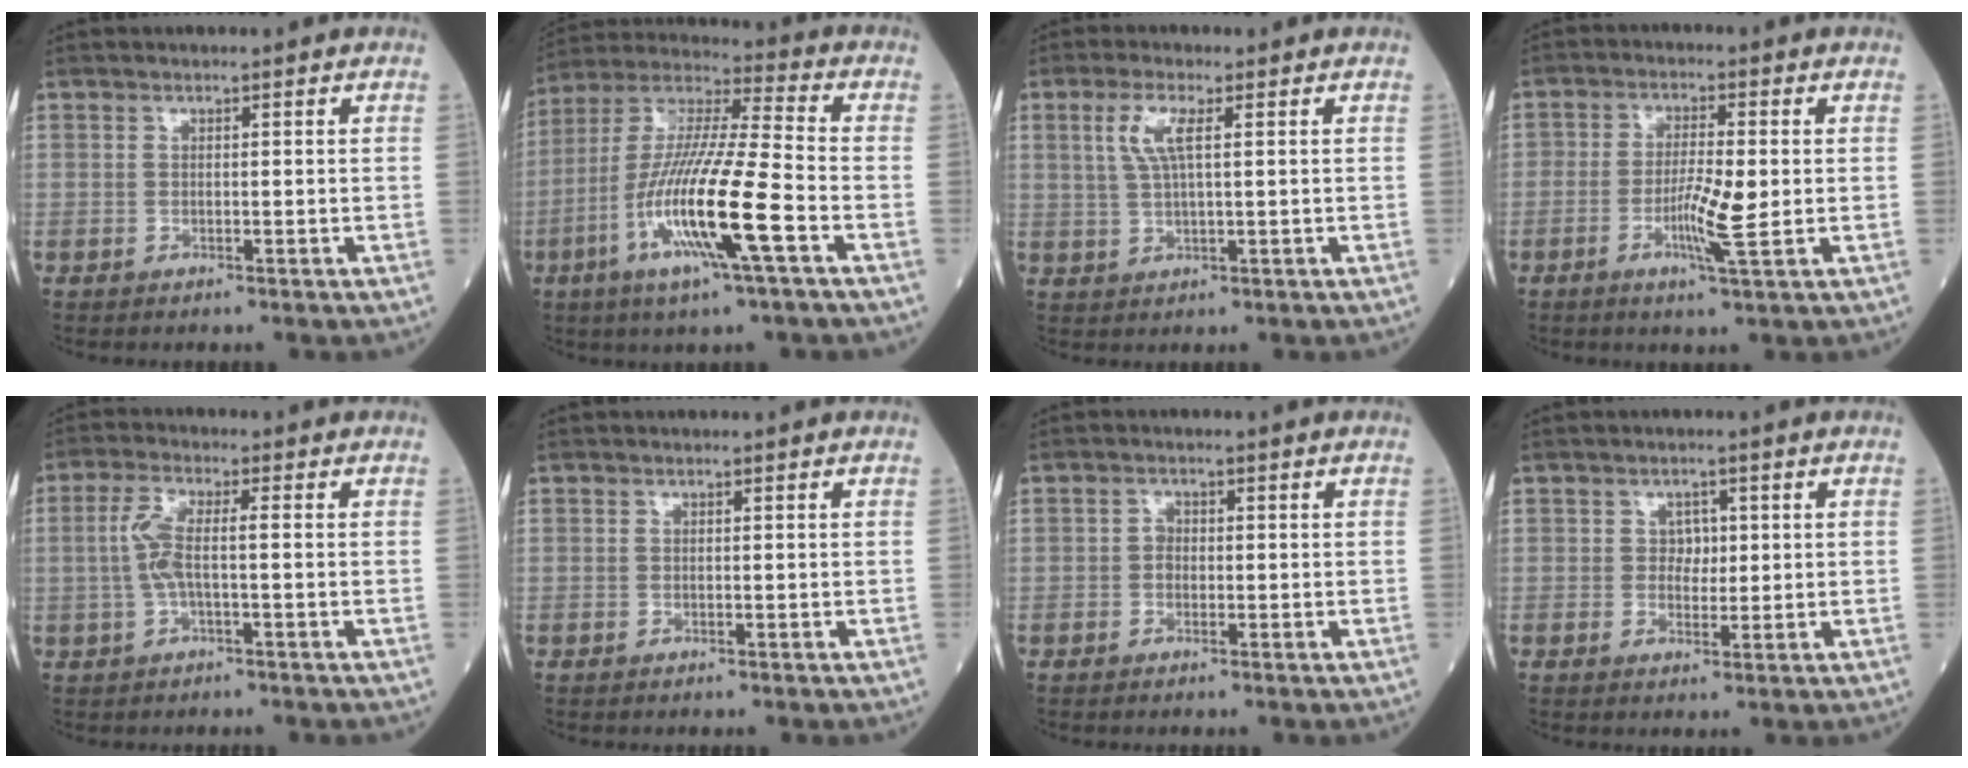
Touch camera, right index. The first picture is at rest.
{"total": 17.4, "force": [-6.0, 0.7, 16.3], "torque": [-0.329, -0.017, -0.115]}
{"total": 4.6, "force": [1.5, 0.8, 4.2], "torque": [-0.095, 0.006, 0.034]}
{"total": 6.0, "force": [-1.2, 0.3, 5.9], "torque": [-0.112, -0.009, -0.022]}
{"total": 4.9, "force": [-0.2, 0.9, 4.8], "torque": [-0.114, 0.013, -0.008]}
{"total": 0.0}
{"total": 1.3, "force": [-0.2, 1.1, 0.7], "torque": [-0.007, 0.005, -0.006]}
{"total": 2.3, "force": [0.5, 1.8, 1.5], "torque": [-0.013, 0.000, 0.006]}